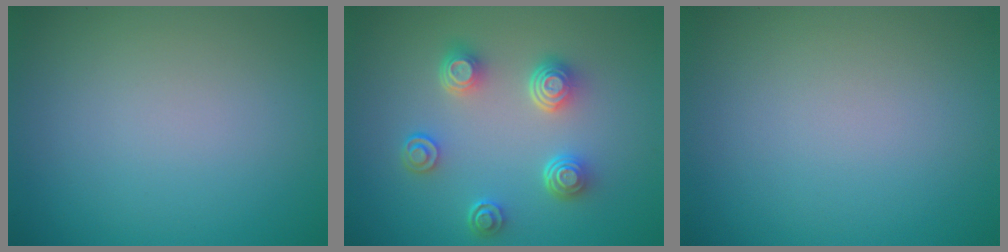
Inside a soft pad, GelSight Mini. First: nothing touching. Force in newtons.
{"total": 4.4, "press": 3.3, "slide": 3.0}
{"total": 0.0}